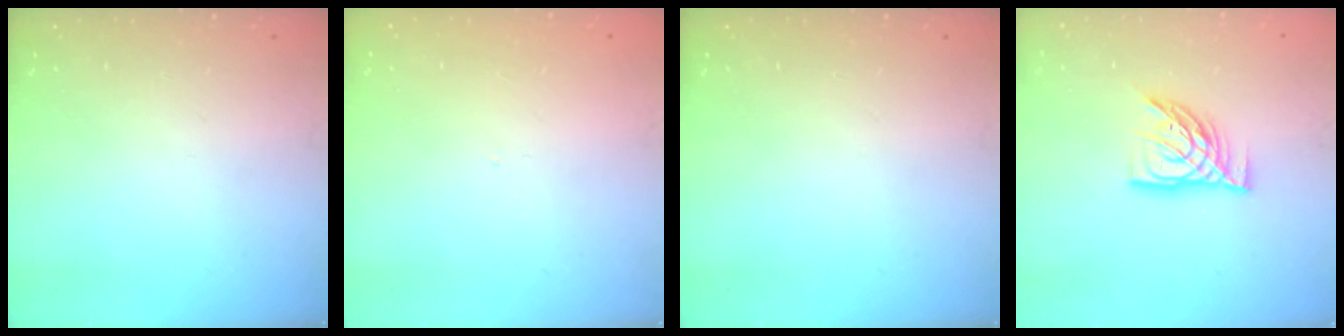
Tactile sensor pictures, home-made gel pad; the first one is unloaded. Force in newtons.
{"total": 0.0}
{"total": 0.0}
{"total": 11.0, "press": 11.0, "slide": 1.0}